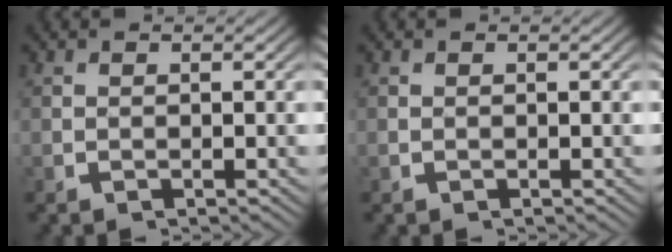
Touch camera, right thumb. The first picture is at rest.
{"total": 0.0}